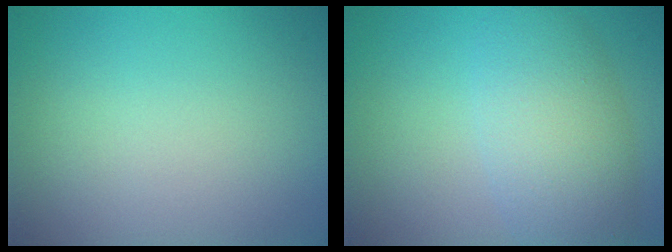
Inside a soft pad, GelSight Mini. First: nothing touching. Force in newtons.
{"total": 6.1, "press": 6.1, "slide": 0.3}